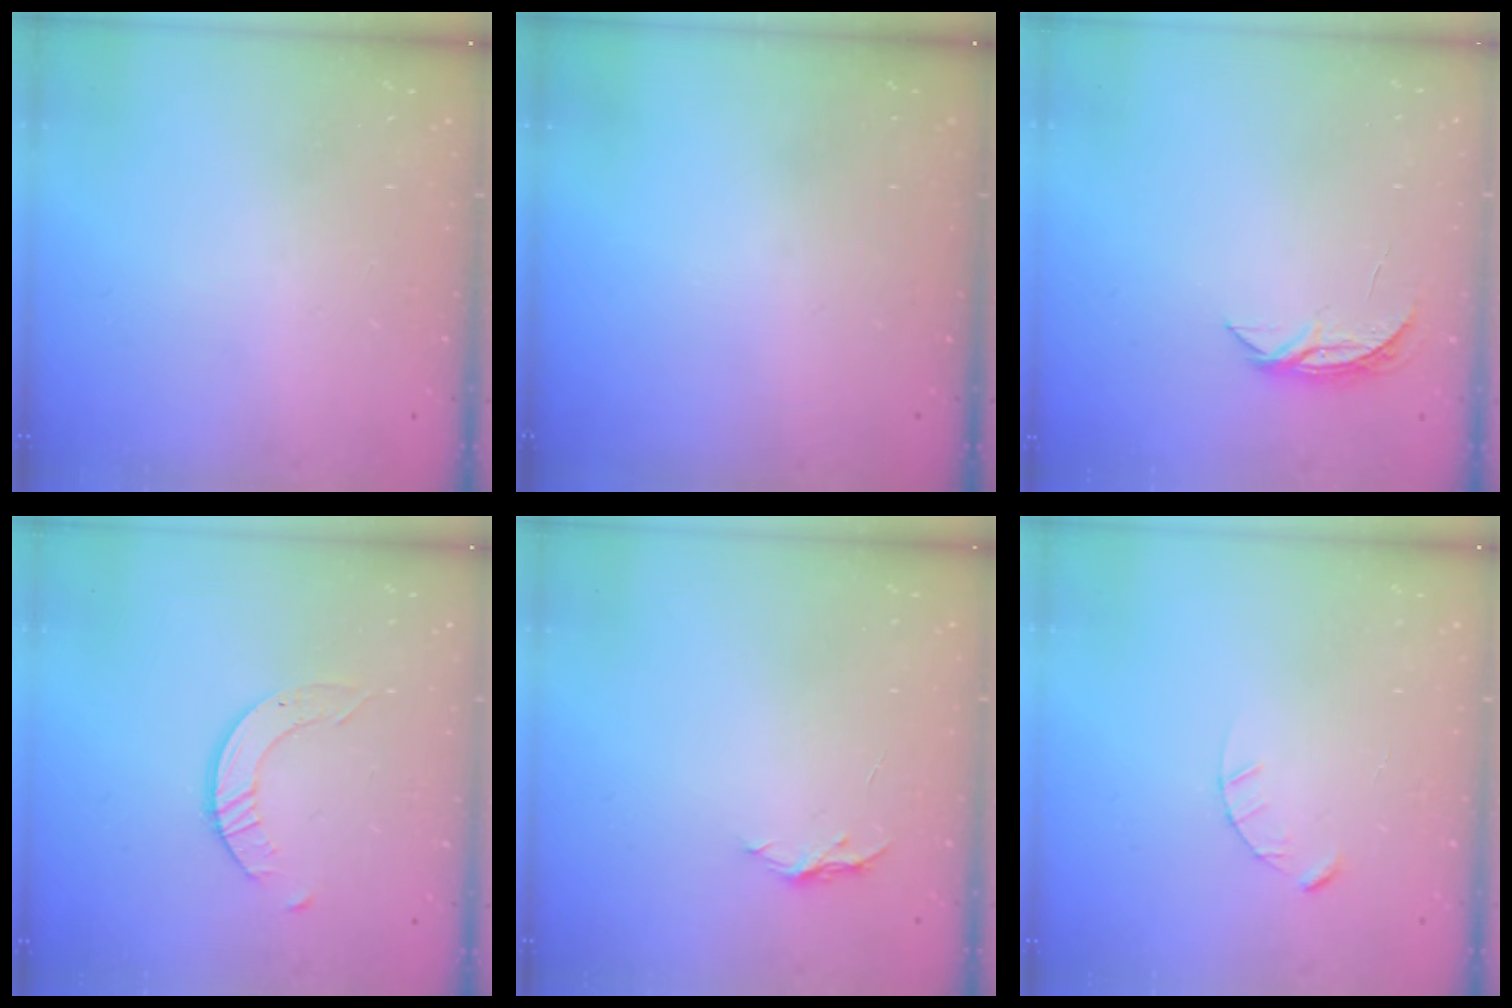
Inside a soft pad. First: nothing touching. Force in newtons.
{"total": 0.0}
{"total": 4.8, "press": 4.7, "slide": 0.5}
{"total": 2.4, "press": 2.4, "slide": 0.3}
{"total": 4.0, "press": 4.0, "slide": 0.4}
{"total": 2.4, "press": 2.4, "slide": 0.3}